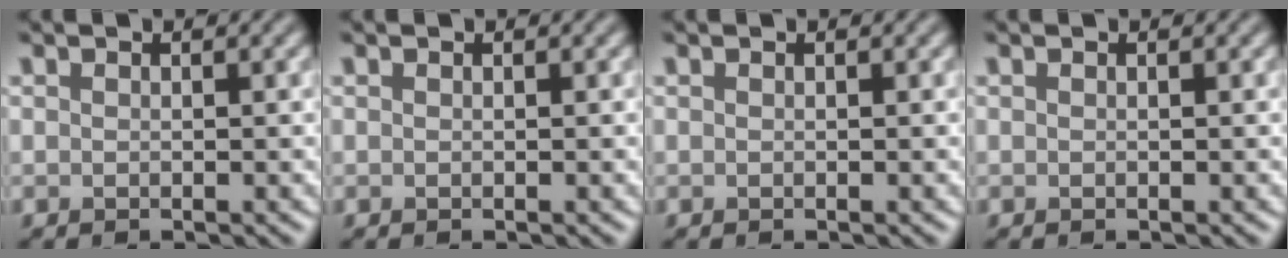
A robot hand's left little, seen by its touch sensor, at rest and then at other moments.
{"total": 0.0}
{"total": 0.0}
{"total": 0.0}